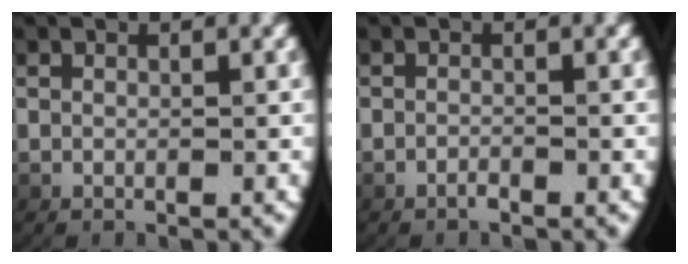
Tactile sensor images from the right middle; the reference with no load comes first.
{"total": 0.8, "force": [-0.8, 0.1, 0.2], "torque": [-0.010, 0.000, -0.016]}